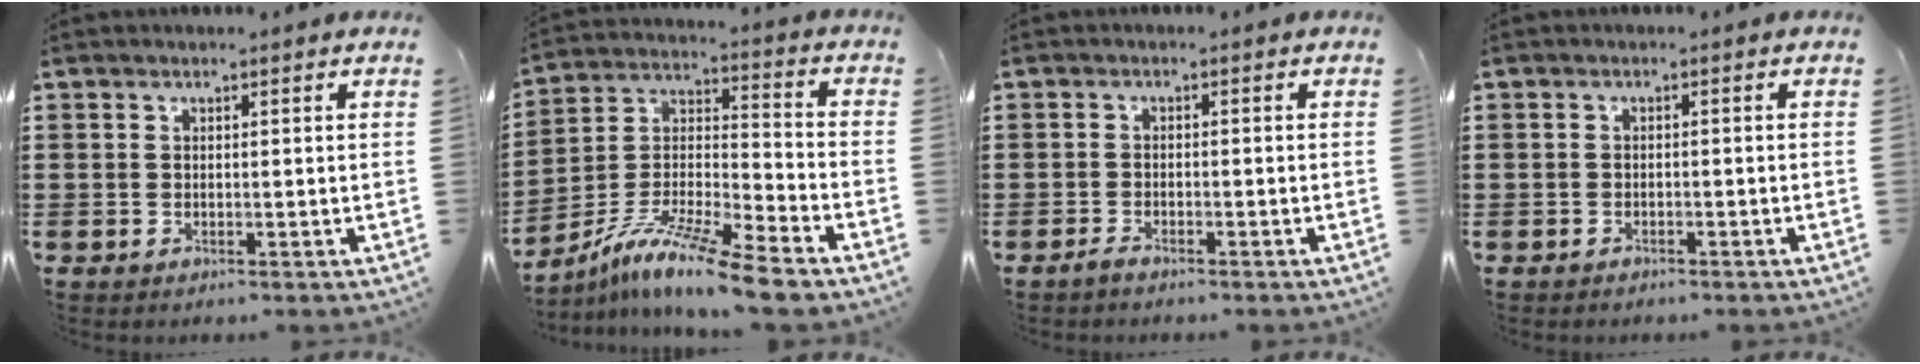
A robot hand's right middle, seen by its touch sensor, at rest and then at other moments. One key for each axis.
{"total": 11.6, "fx": -9.9, "fy": -0.4, "fz": 6.1, "tx": -0.114, "ty": 0.008, "tz": -0.198}
{"total": 1.2, "fx": -1.1, "fy": 0.2, "fz": 0.5, "tx": -0.020, "ty": -0.004, "tz": -0.024}
{"total": 0.9, "fx": -0.8, "fy": 0.3, "fz": -0.1, "tx": 0.001, "ty": 0.003, "tz": -0.019}